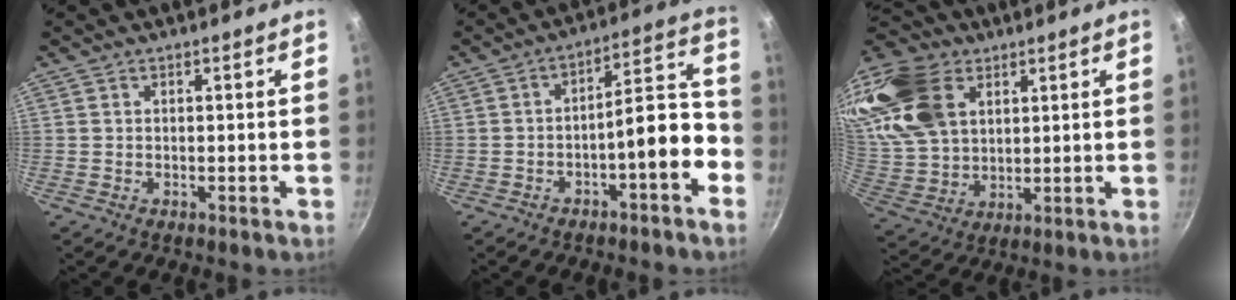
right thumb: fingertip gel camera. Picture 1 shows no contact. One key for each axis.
{"total": 9.8, "fx": -4.2, "fy": 3.1, "fz": 8.3, "tx": -0.096, "ty": 0.064, "tz": -0.060}
{"total": 22.1, "fx": 9.3, "fy": 15.3, "fz": 13.0, "tx": -0.272, "ty": -0.007, "tz": 0.184}